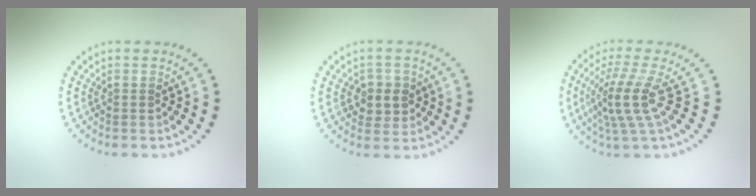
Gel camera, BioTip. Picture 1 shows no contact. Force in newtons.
{"total": 2.3, "press": 2.2, "slide": 0.6}
{"total": 4.0, "press": 2.8, "slide": 2.9}